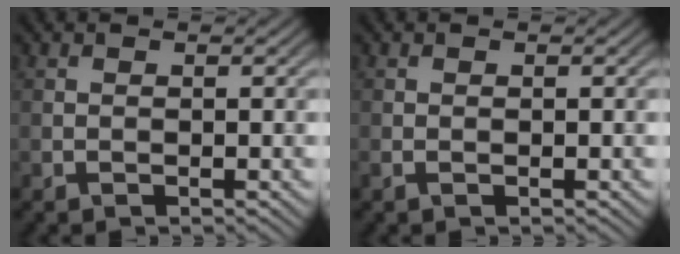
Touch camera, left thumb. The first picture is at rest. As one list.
[{"total": 0.5, "force": [-0.1, 0.2, 0.4], "torque": [-0.011, 0.000, -0.001]}]